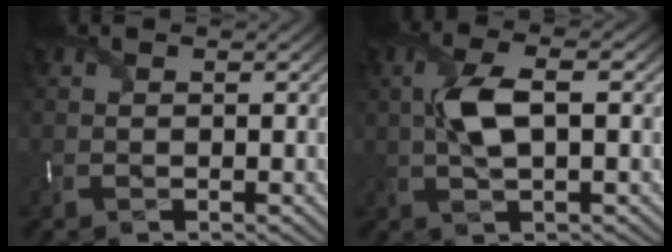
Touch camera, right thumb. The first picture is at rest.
{"total": 6.0, "force": [0.6, 2.1, 5.6], "torque": [-0.129, 0.006, 0.010]}